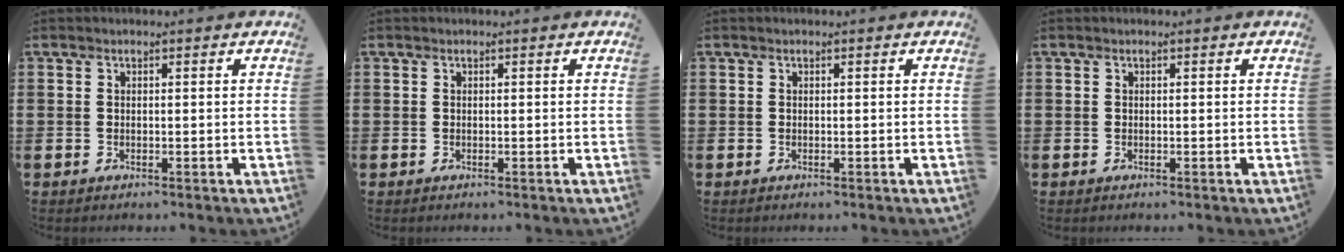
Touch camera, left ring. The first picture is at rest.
{"total": 0.0}
{"total": 0.0}
{"total": 0.0}